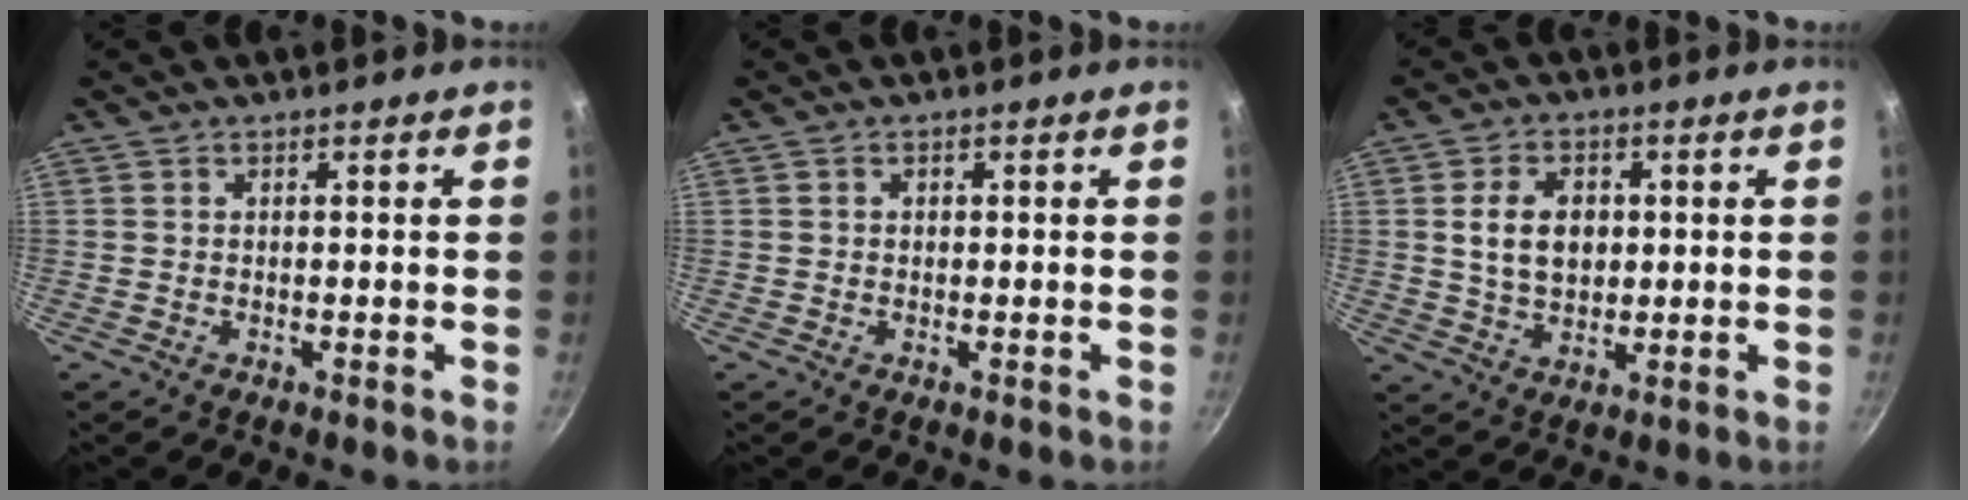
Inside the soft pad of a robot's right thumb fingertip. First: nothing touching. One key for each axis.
{"total": 0.7, "fx": 0.1, "fy": 0.6, "fz": 0.4, "tx": -0.004, "ty": 0.005, "tz": 0.002}
{"total": 8.4, "fx": 1.2, "fy": 5.9, "fz": 5.9, "tx": -0.085, "ty": -0.001, "tz": 0.022}